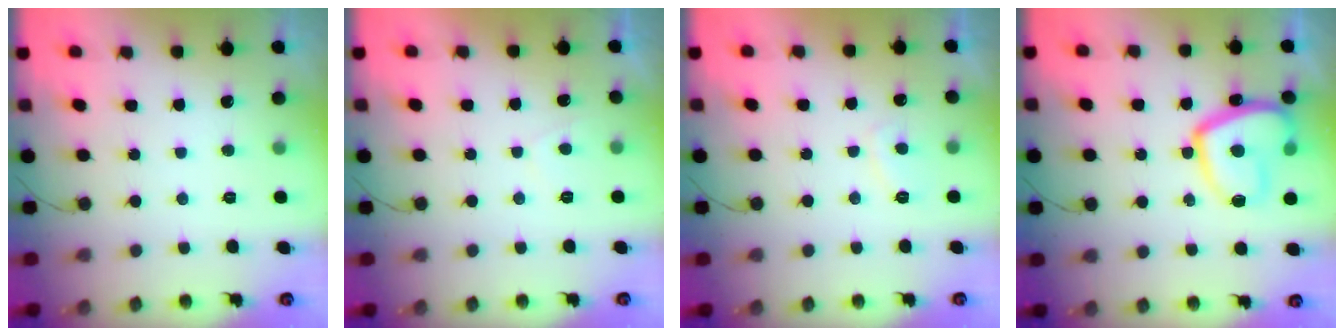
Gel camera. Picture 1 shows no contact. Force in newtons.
{"total": 0.9, "press": 0.7, "slide": 0.5}
{"total": 3.3, "press": 3.2, "slide": 0.7}
{"total": 16.0, "press": 15.9, "slide": 1.3}